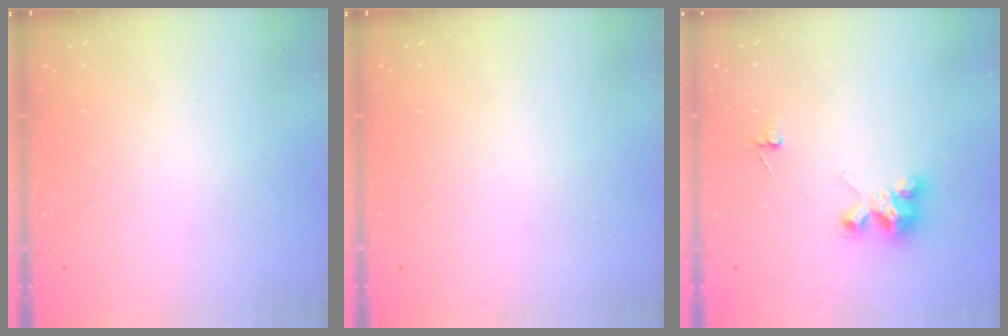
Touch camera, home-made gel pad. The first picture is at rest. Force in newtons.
{"total": 0.0}
{"total": 4.1, "press": 4.1, "slide": 0.2}